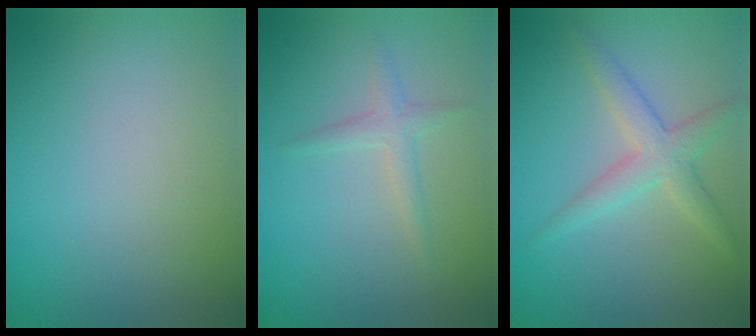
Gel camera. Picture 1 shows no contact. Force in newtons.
{"total": 1.5, "press": 1.5, "slide": 0.0}
{"total": 3.2, "press": 3.2, "slide": 0.1}